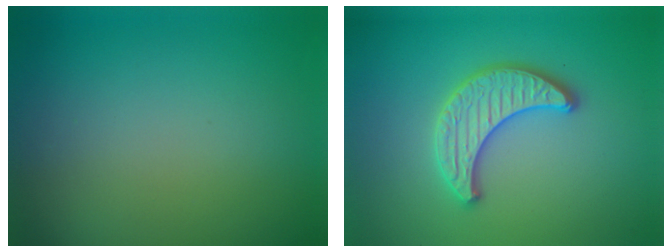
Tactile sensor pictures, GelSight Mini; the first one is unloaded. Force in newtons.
{"total": 3.3, "press": 3.3, "slide": 0.2}